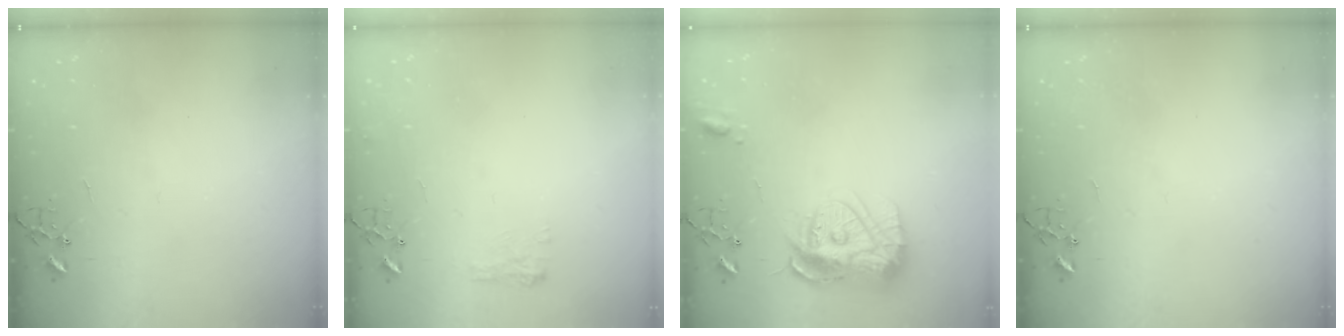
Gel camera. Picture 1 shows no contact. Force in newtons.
{"total": 7.4, "press": 7.4, "slide": 0.5}
{"total": 14.9, "press": 14.9, "slide": 1.4}
{"total": 0.0}